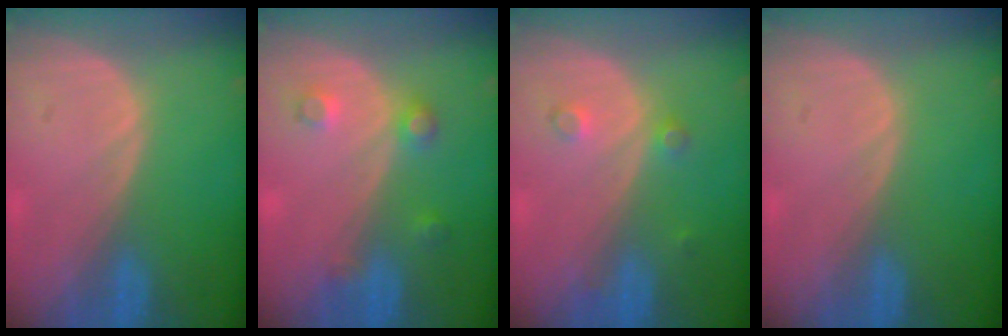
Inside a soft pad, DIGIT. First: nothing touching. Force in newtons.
{"total": 3.5, "press": 3.3, "slide": 1.2}
{"total": 2.5, "press": 2.1, "slide": 1.3}
{"total": 0.0}